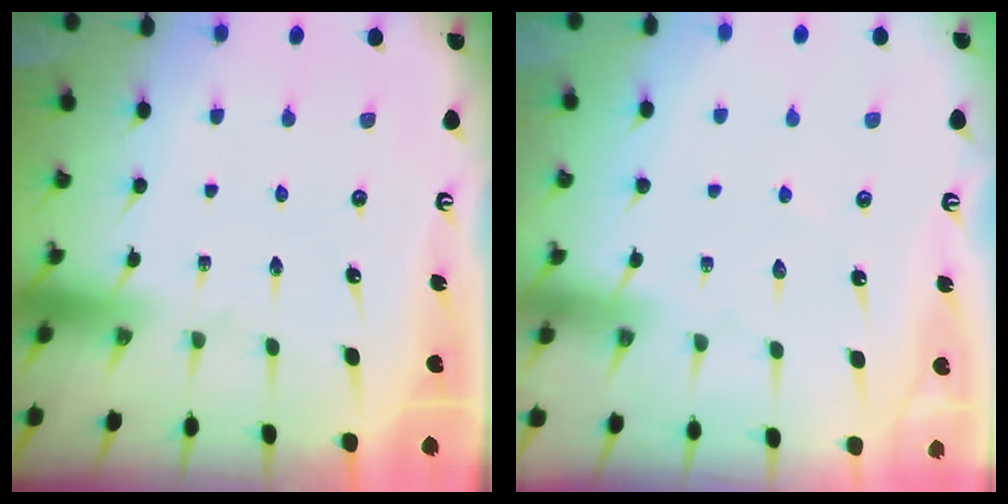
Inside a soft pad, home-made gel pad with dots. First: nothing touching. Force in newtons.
{"total": 2.5, "press": 2.5, "slide": 0.3}